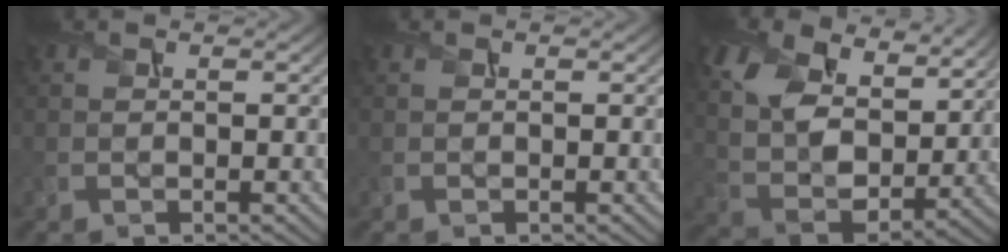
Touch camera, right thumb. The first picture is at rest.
{"total": 0.0}
{"total": 13.8, "force": [7.2, 8.0, 8.7], "torque": [-0.221, 0.003, 0.120]}